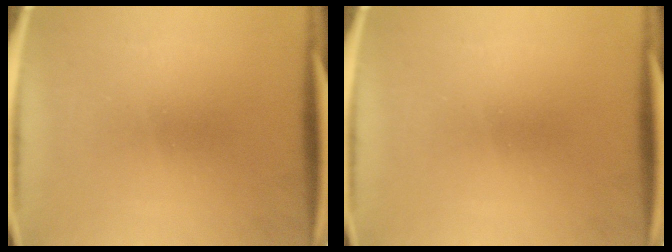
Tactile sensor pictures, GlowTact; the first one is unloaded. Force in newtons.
{"total": 0.0}